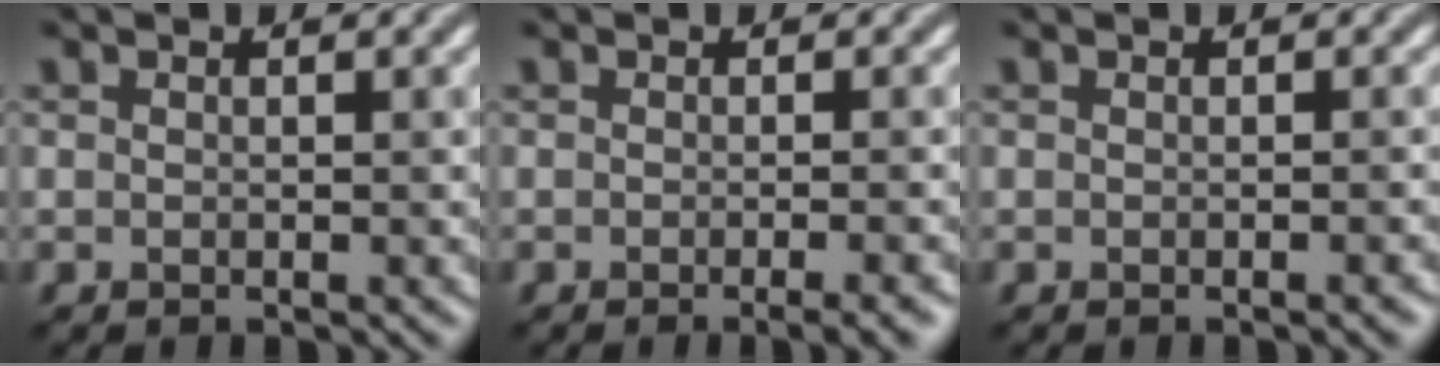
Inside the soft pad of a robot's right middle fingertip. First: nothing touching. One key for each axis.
{"total": 2.8, "fx": -1.2, "fy": 0.8, "fz": 2.3, "tx": -0.014, "ty": 0.001, "tz": -0.017}
{"total": 0.7, "fx": -0.4, "fy": 0.1, "fz": 0.6, "tx": -0.005, "ty": 0.001, "tz": -0.005}